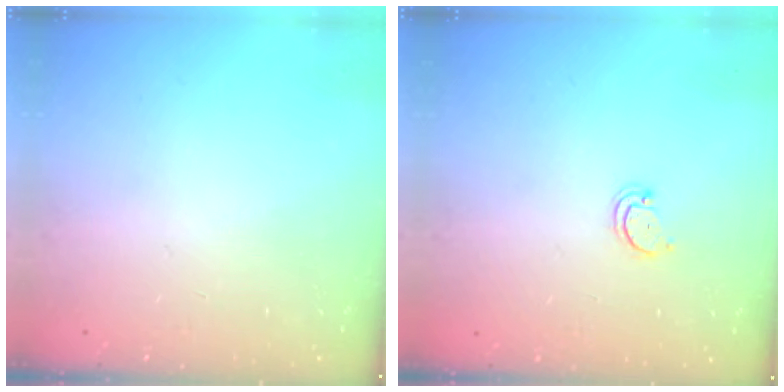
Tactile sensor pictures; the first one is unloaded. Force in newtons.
{"total": 2.2, "press": 2.2, "slide": 0.4}